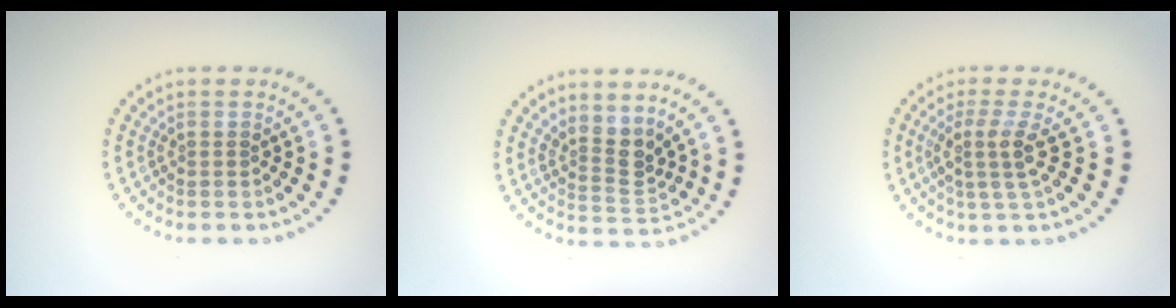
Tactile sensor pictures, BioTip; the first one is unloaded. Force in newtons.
{"total": 2.7, "press": 2.0, "slide": 1.8}
{"total": 2.7, "press": 2.1, "slide": 1.8}